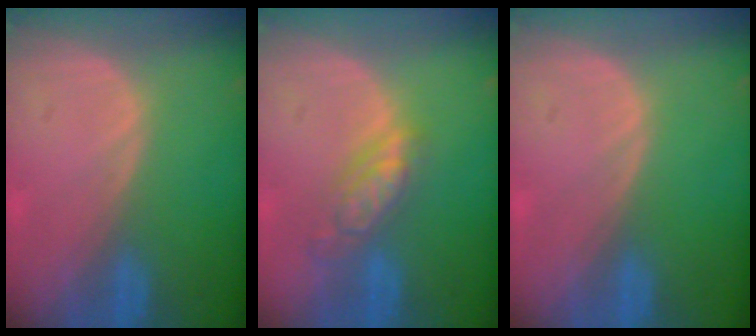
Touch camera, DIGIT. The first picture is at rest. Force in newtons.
{"total": 5.8, "press": 5.1, "slide": 2.8}
{"total": 0.0}